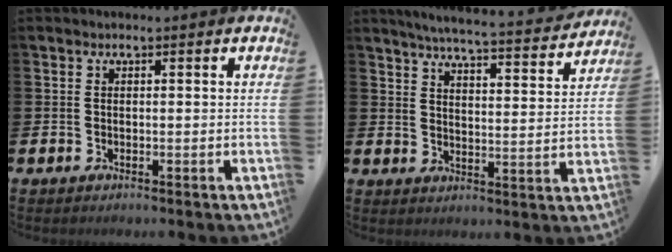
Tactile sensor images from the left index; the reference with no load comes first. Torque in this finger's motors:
{"motor_torque": [1.01, -1.14, 0.40, 0.09]}